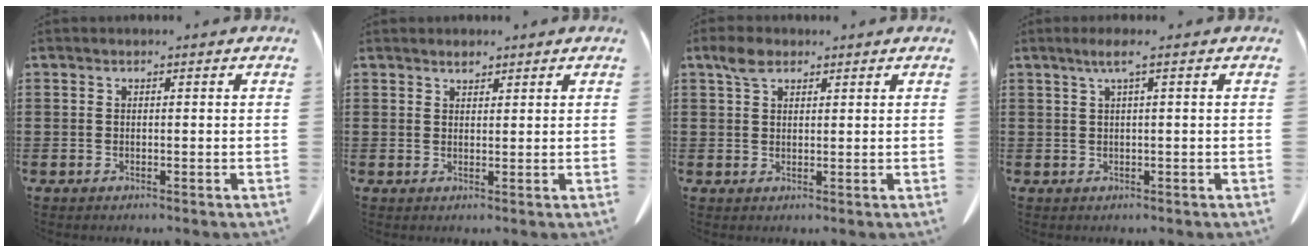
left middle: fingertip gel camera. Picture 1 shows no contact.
{"total": 1.5, "force": [1.5, 0.4, 0.2], "torque": [-0.007, 0.000, 0.029]}
{"total": 3.2, "force": [2.1, 1.8, 1.7], "torque": [-0.039, 0.005, 0.039]}
{"total": 2.4, "force": [0.8, -0.2, 2.3], "torque": [-0.044, -0.004, 0.014]}